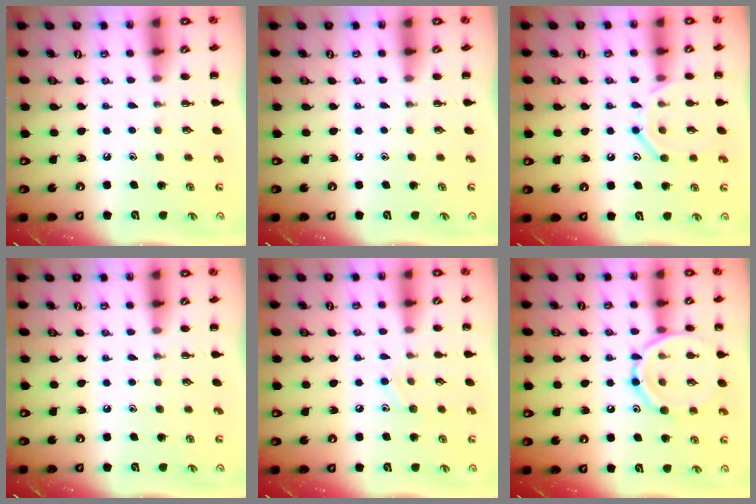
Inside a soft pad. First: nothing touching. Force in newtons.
{"total": 0.0}
{"total": 10.8, "press": 10.8, "slide": 0.9}
{"total": 0.0}
{"total": 7.6, "press": 7.4, "slide": 1.8}
{"total": 13.9, "press": 13.8, "slide": 1.2}